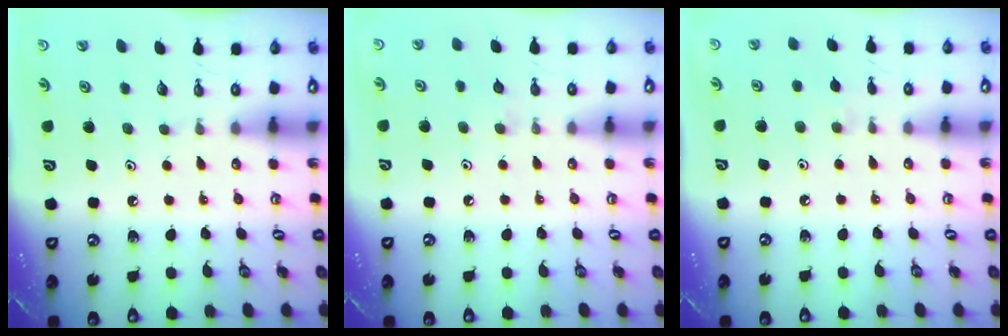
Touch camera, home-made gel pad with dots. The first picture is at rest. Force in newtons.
{"total": 4.4, "press": 4.4, "slide": 0.6}
{"total": 2.8, "press": 2.7, "slide": 0.5}